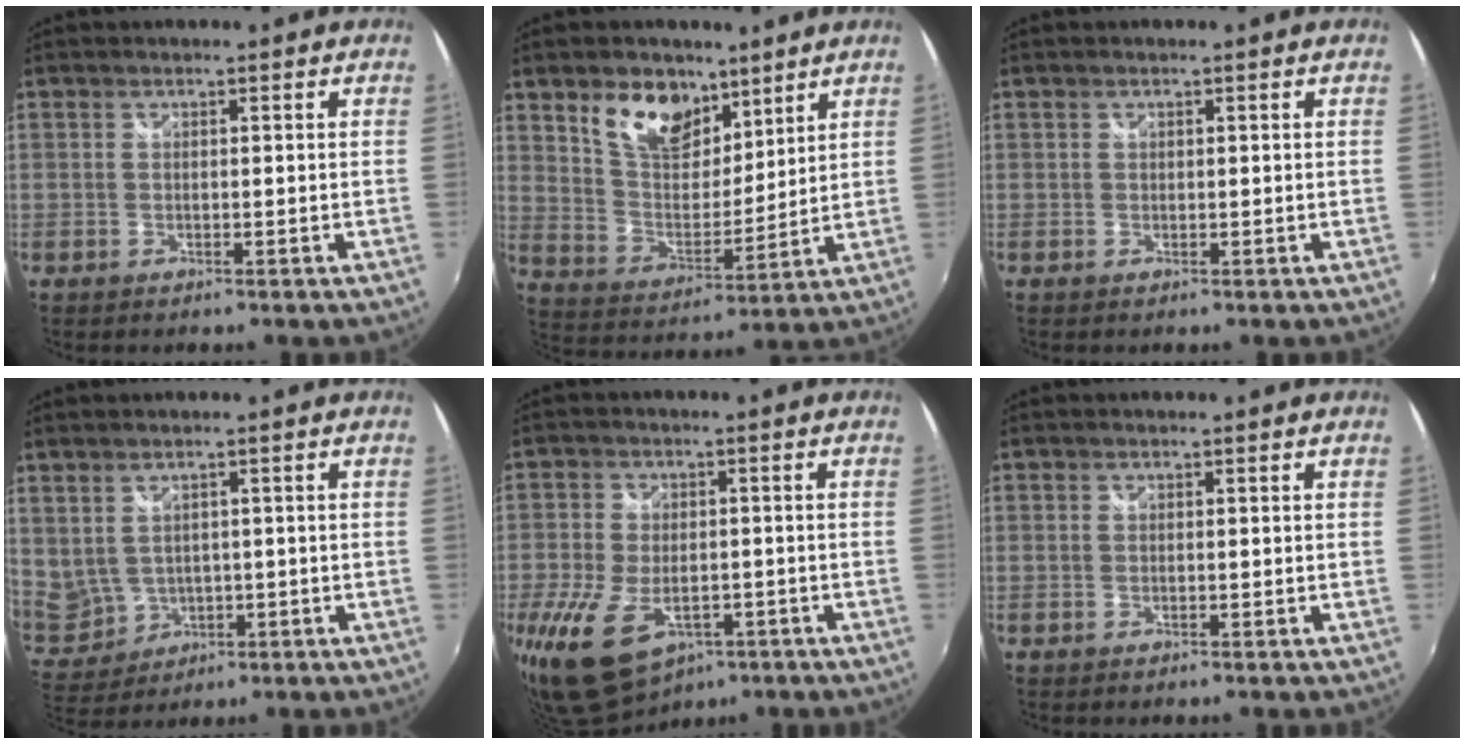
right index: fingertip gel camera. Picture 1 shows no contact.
{"total": 12.3, "force": [7.9, 6.8, 6.5], "torque": [-0.119, 0.007, 0.148]}
{"total": 0.0}
{"total": 9.2, "force": [1.9, 7.7, 4.7], "torque": [-0.112, -0.002, 0.066]}
{"total": 16.5, "force": [-7.8, 10.0, 10.5], "torque": [-0.249, -0.043, -0.125]}
{"total": 0.0}